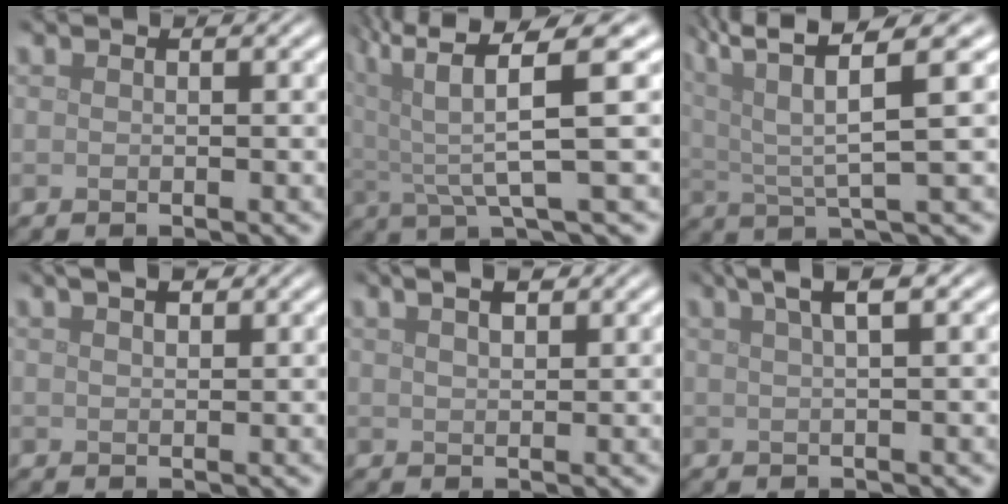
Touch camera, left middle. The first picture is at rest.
{"total": 7.8, "force": [3.2, 1.3, 6.9], "torque": [-0.119, 0.013, 0.053]}
{"total": 8.3, "force": [3.7, 1.9, 7.2], "torque": [-0.124, 0.021, 0.069]}
{"total": 2.4, "force": [1.7, 1.0, 1.4], "torque": [-0.015, 0.004, 0.016]}
{"total": 3.1, "force": [2.1, 1.3, 2.0], "torque": [-0.023, 0.013, 0.018]}
{"total": 3.9, "force": [2.2, 1.1, 3.0], "torque": [-0.025, 0.010, 0.020]}